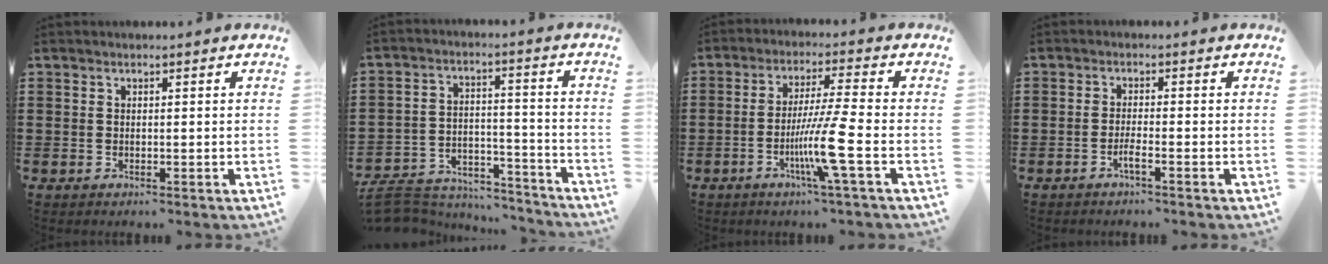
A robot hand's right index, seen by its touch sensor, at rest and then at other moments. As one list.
[{"total": 7.9, "force": [-7.5, 1.8, 1.6], "torque": [-0.036, 0.013, -0.147]}, {"total": 9.4, "force": [-3.3, -0.5, 8.8], "torque": [-0.166, -0.017, -0.065]}, {"total": 2.2, "force": [-1.4, 0.0, 1.7], "torque": [-0.029, -0.002, -0.025]}]